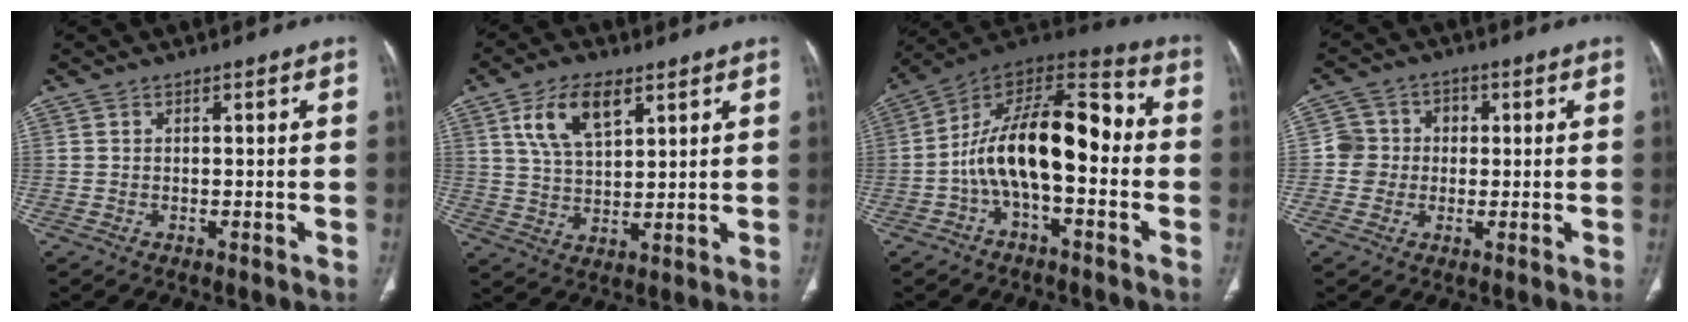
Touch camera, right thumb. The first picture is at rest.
{"total": 10.1, "force": [4.9, 4.9, 7.3], "torque": [-0.128, -0.015, 0.096]}
{"total": 18.8, "force": [-2.2, 9.0, 16.3], "torque": [-0.252, 0.060, -0.046]}
{"total": 5.6, "force": [-0.1, 5.5, 1.1], "torque": [0.013, 0.015, -0.010]}